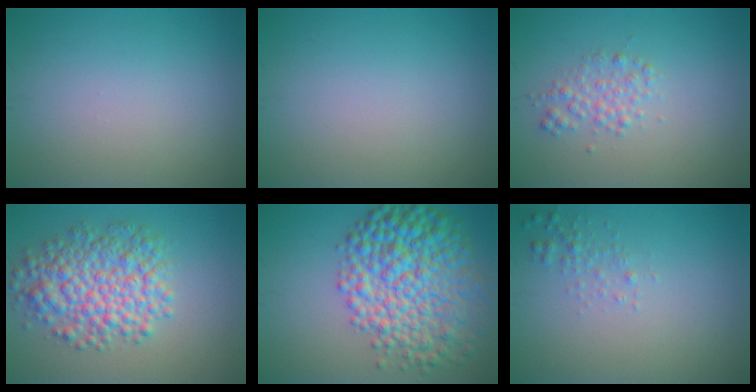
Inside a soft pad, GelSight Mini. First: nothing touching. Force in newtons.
{"total": 0.0}
{"total": 2.0, "press": 2.0, "slide": 0.0}
{"total": 6.8, "press": 6.8, "slide": 0.2}
{"total": 9.9, "press": 9.9, "slide": 0.1}
{"total": 1.1, "press": 1.1, "slide": 0.1}